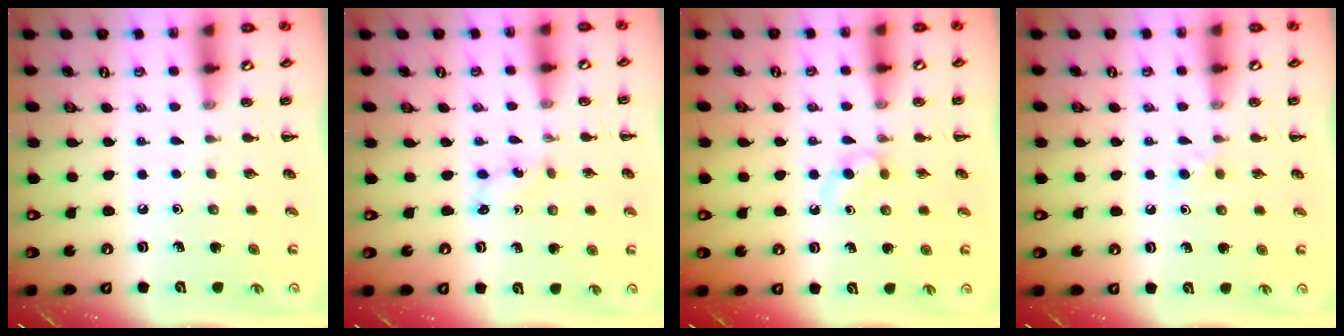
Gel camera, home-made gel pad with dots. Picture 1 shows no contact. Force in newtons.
{"total": 2.8, "press": 2.6, "slide": 1.0}
{"total": 2.7, "press": 2.5, "slide": 1.2}
{"total": 3.0, "press": 2.6, "slide": 1.4}